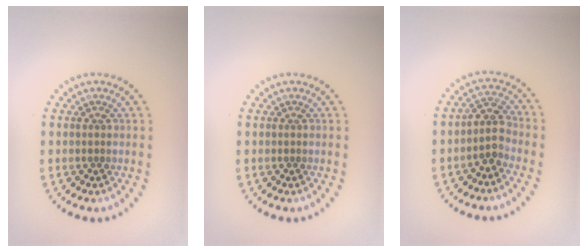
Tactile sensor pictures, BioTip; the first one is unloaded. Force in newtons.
{"total": 0.0}
{"total": 2.5, "press": 1.9, "slide": 1.6}